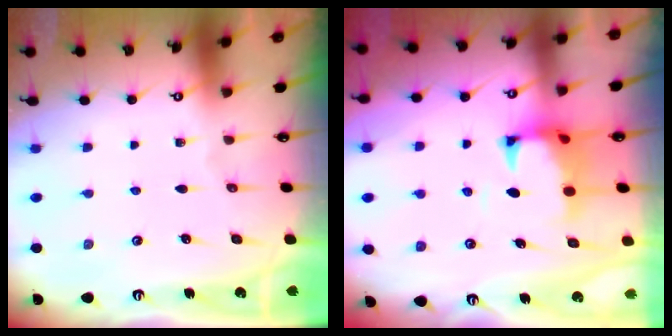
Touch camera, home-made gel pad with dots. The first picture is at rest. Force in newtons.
{"total": 1.8, "press": 1.4, "slide": 1.1}